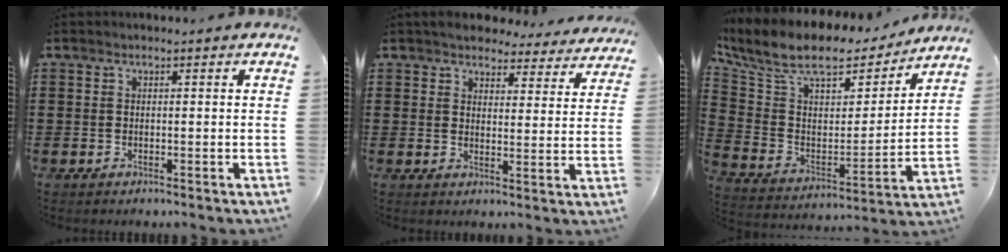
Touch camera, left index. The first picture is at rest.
{"total": 4.4, "force": [4.3, 0.7, 0.5], "torque": [-0.023, -0.025, 0.073]}
{"total": 10.8, "force": [8.4, 4.1, 5.4], "torque": [-0.143, -0.047, 0.147]}